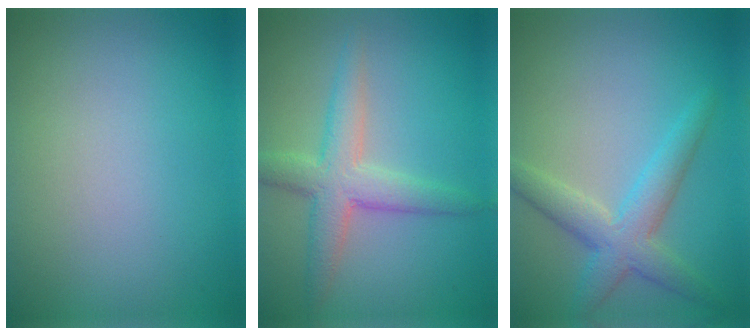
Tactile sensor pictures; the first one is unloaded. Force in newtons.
{"total": 4.3, "press": 4.3, "slide": 0.1}
{"total": 4.2, "press": 4.2, "slide": 0.1}